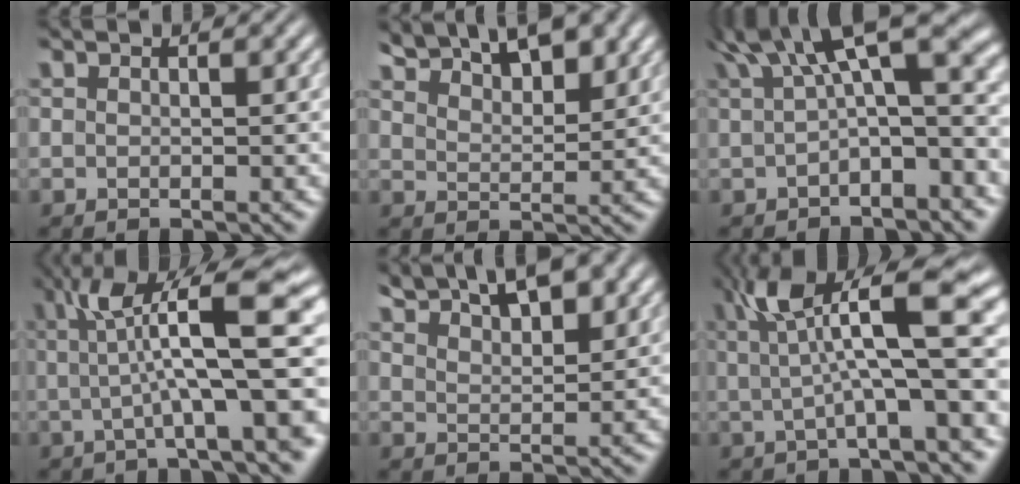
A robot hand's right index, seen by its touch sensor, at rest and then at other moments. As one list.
[{"total": 6.6, "force": [5.2, 2.4, 3.3], "torque": [-0.053, 0.002, 0.085]}, {"total": 7.2, "force": [1.8, 3.0, 6.3], "torque": [-0.081, 0.006, 0.027]}, {"total": 10.8, "force": [2.1, 3.5, 10.0], "torque": [-0.150, 0.015, 0.030]}, {"total": 6.1, "force": [4.8, 1.9, 3.2], "torque": [-0.051, 0.000, 0.084]}, {"total": 9.9, "force": [2.7, 3.1, 9.0], "torque": [-0.127, 0.024, 0.038]}]